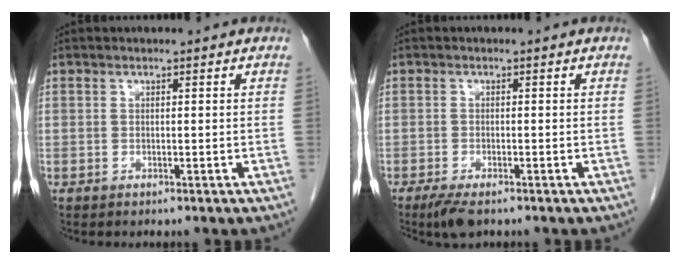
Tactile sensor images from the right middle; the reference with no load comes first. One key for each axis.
{"total": 3.6, "fx": -2.6, "fy": 1.0, "fz": 2.3, "tx": -0.046, "ty": -0.009, "tz": -0.042}